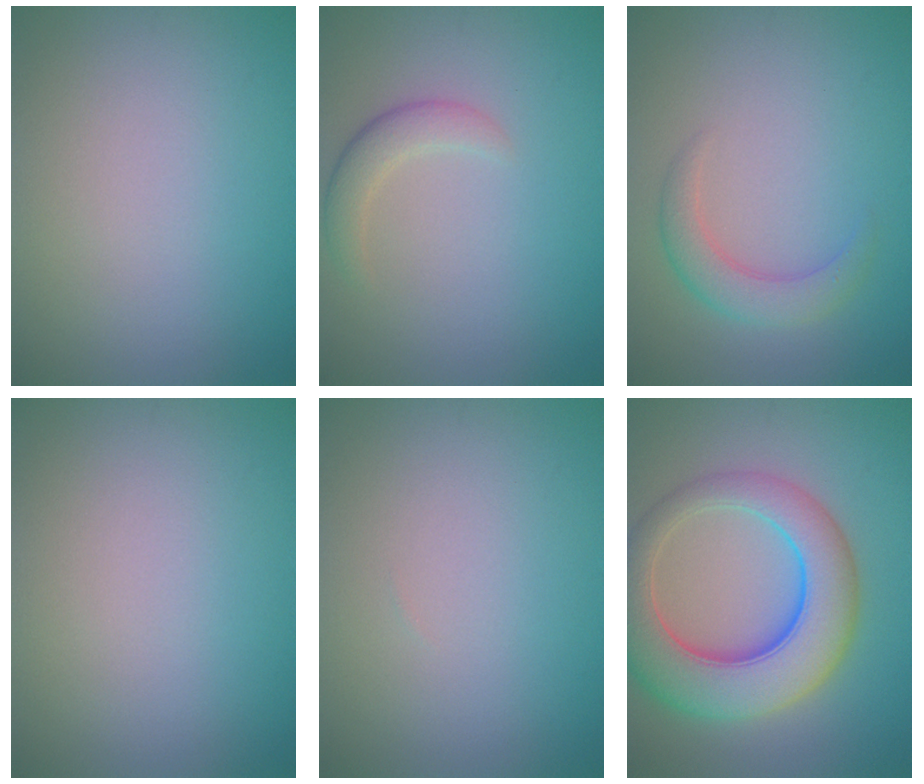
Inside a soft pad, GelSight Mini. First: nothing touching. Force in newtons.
{"total": 2.1, "press": 2.1, "slide": 0.1}
{"total": 3.0, "press": 3.0, "slide": 0.1}
{"total": 0.0}
{"total": 0.0}
{"total": 9.5, "press": 9.5, "slide": 0.6}